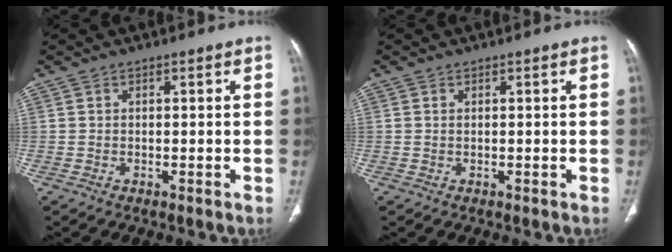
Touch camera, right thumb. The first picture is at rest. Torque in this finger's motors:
{"motor_torque": [0.17, -0.32, -0.23, -0.22, 0.04]}